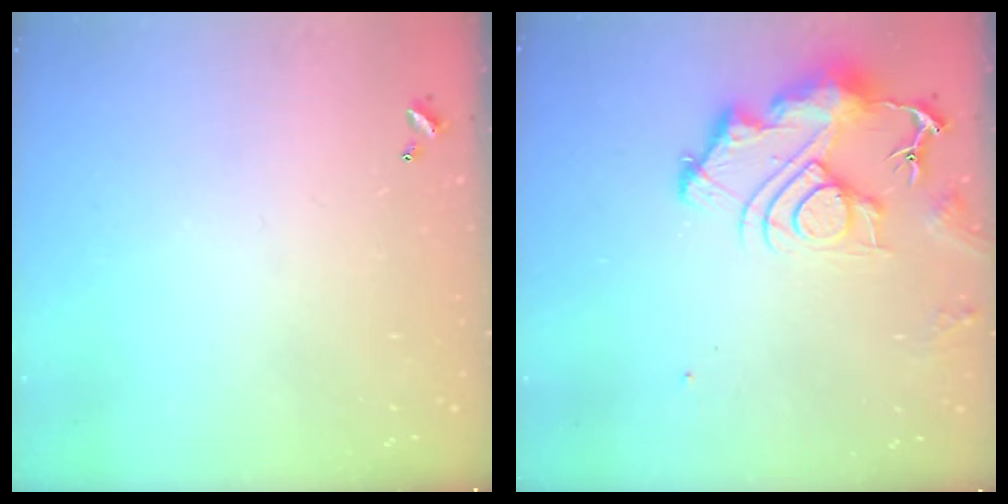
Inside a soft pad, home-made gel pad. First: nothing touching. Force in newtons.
{"total": 12.2, "press": 12.1, "slide": 1.4}